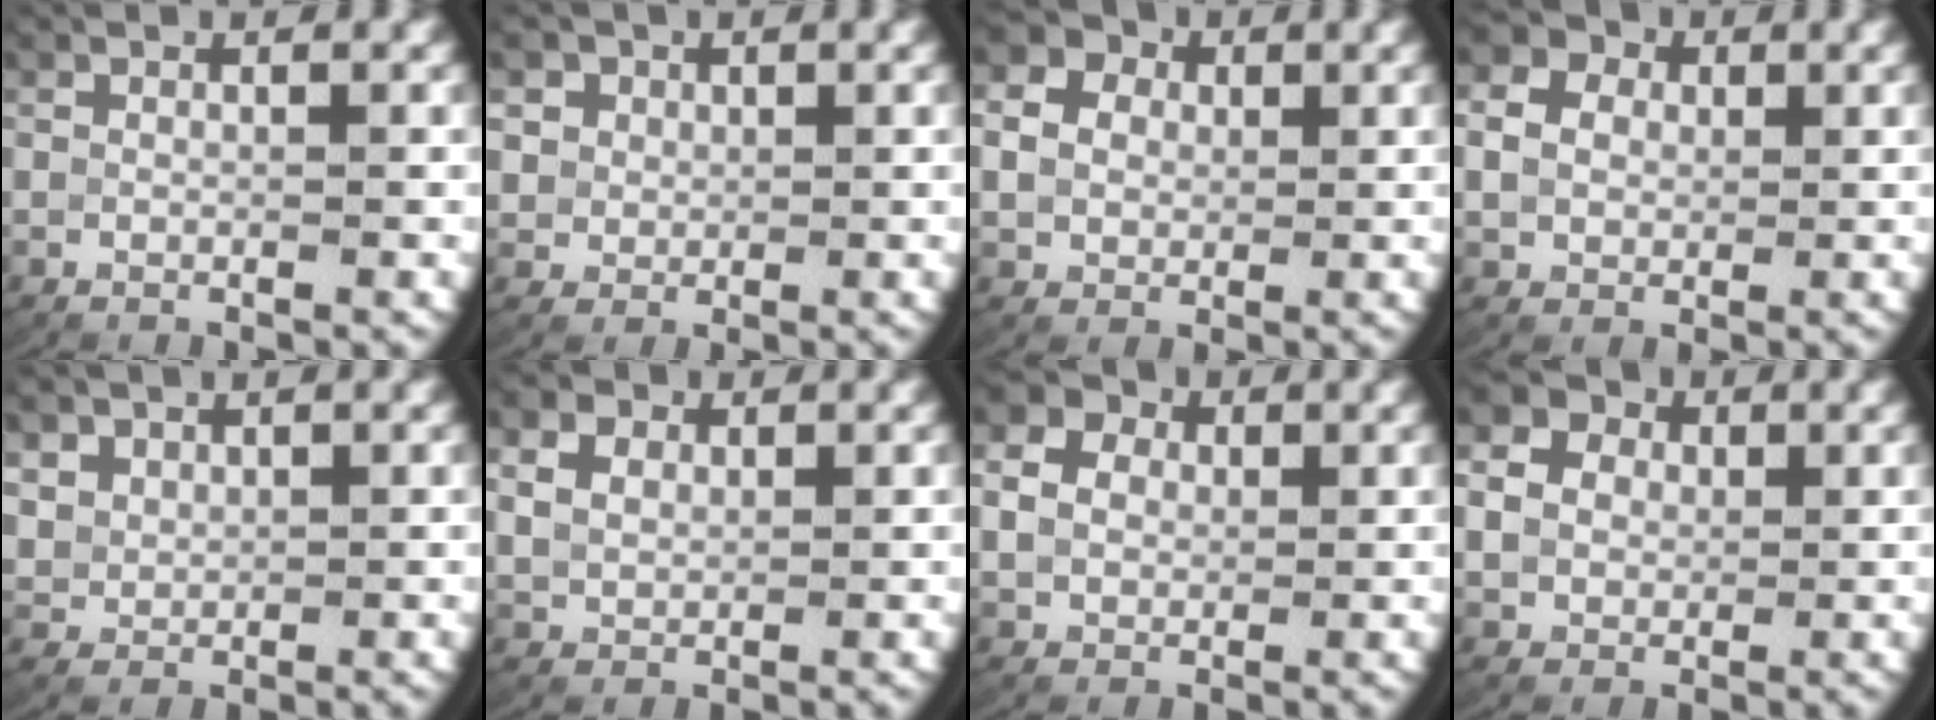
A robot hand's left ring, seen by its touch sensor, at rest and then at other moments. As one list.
[{"total": 4.6, "force": [1.6, 4.0, 1.8], "torque": [-0.051, -0.006, 0.030]}, {"total": 7.3, "force": [2.3, 6.2, 3.2], "torque": [-0.072, 0.006, 0.027]}, {"total": 5.8, "force": [1.9, 4.8, 2.6], "torque": [-0.060, 0.003, 0.025]}, {"total": 2.6, "force": [1.4, 2.0, 0.9], "torque": [-0.030, -0.006, 0.037]}, {"total": 3.4, "force": [1.3, 2.7, 1.5], "torque": [-0.039, -0.004, 0.031]}, {"total": 6.4, "force": [2.0, 5.3, 2.9], "torque": [-0.065, 0.004, 0.026]}, {"total": 7.2, "force": [2.2, 6.2, 3.1], "torque": [-0.072, 0.006, 0.026]}]